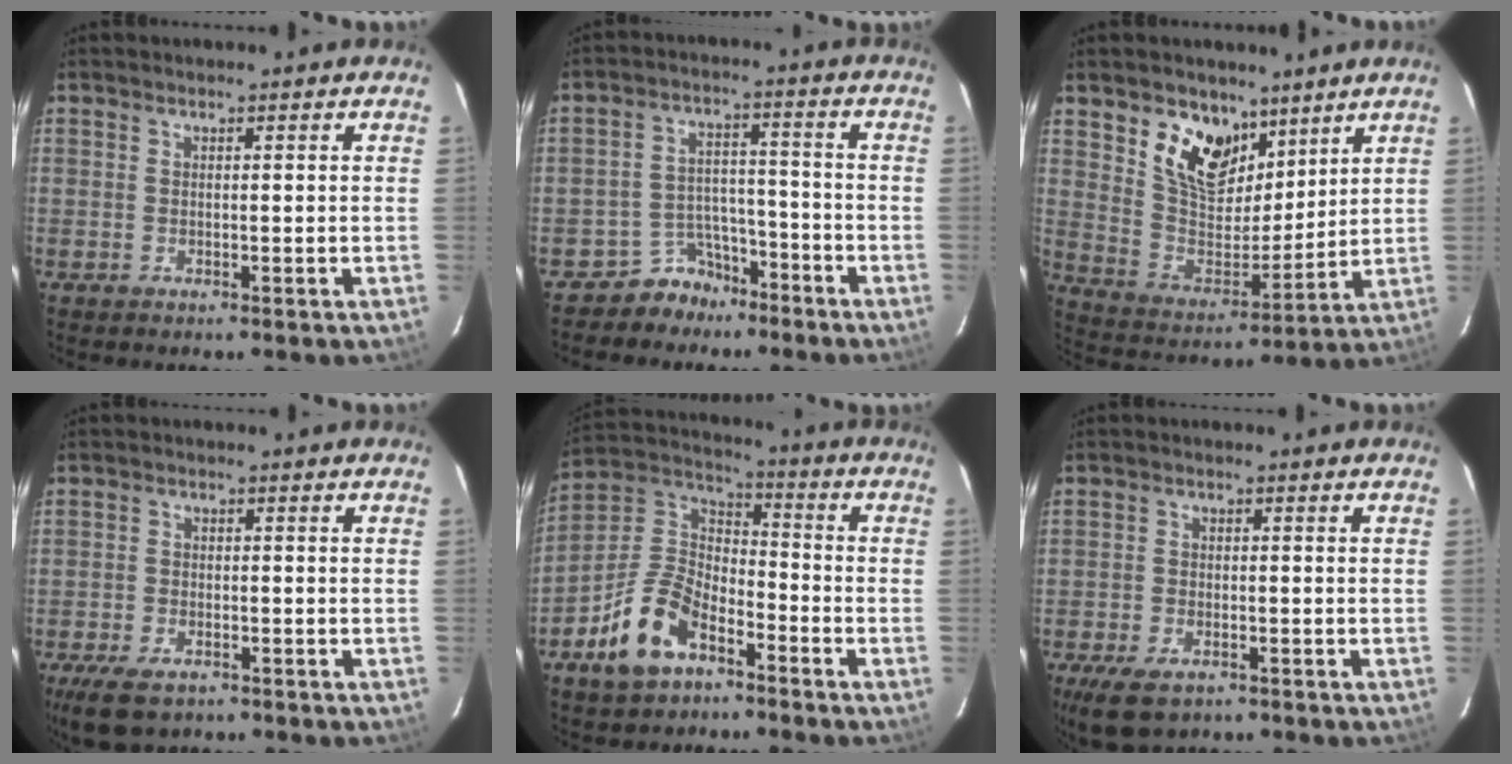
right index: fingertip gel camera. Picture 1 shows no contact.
{"total": 6.6, "force": [-5.2, 4.1, 0.0], "torque": [-0.004, 0.028, -0.085]}
{"total": 13.5, "force": [8.4, 8.1, 6.8], "torque": [-0.134, -0.007, 0.163]}
{"total": 6.9, "force": [-4.6, 3.4, 3.8], "torque": [-0.096, -0.016, -0.081]}
{"total": 13.0, "force": [-7.8, 6.8, 7.8], "torque": [-0.167, 0.022, -0.146]}
{"total": 7.0, "force": [-4.5, 3.7, 4.1], "torque": [-0.098, -0.018, -0.077]}